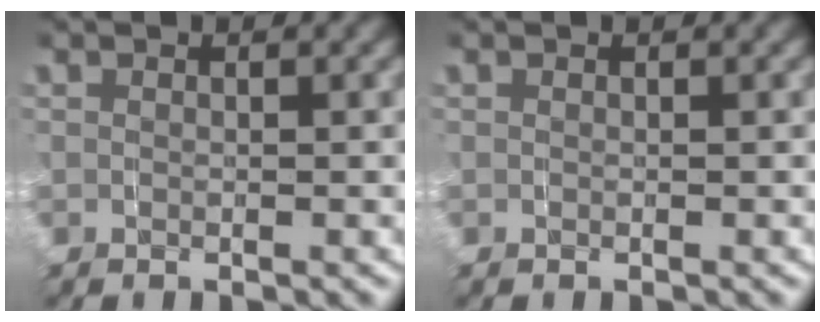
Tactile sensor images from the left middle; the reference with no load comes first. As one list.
[{"total": 0.0}]